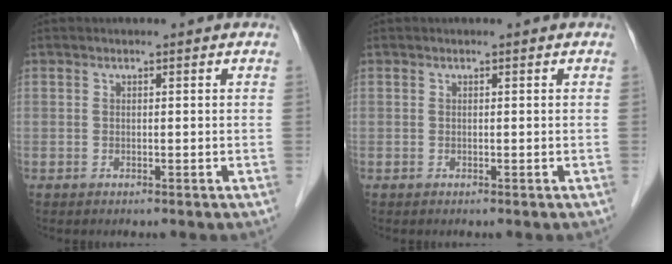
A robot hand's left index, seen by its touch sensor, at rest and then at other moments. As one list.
[{"total": 0.0}]